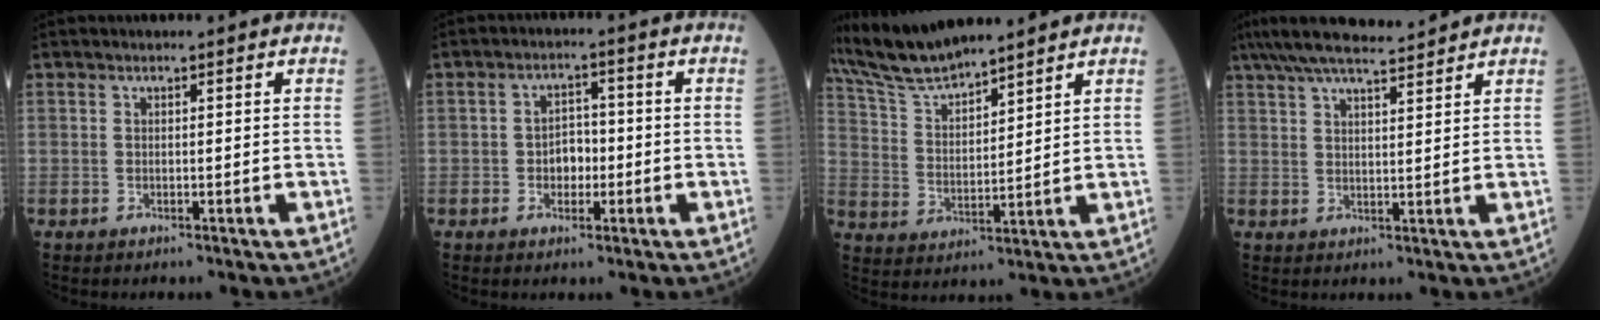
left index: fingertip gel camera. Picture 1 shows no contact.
{"total": 3.7, "force": [-1.0, 2.5, 2.6], "torque": [-0.038, 0.007, -0.020]}
{"total": 10.5, "force": [9.8, 0.8, 3.7], "torque": [-0.089, 0.014, 0.196]}
{"total": 10.3, "force": [9.2, 0.6, 4.5], "torque": [-0.081, 0.019, 0.148]}